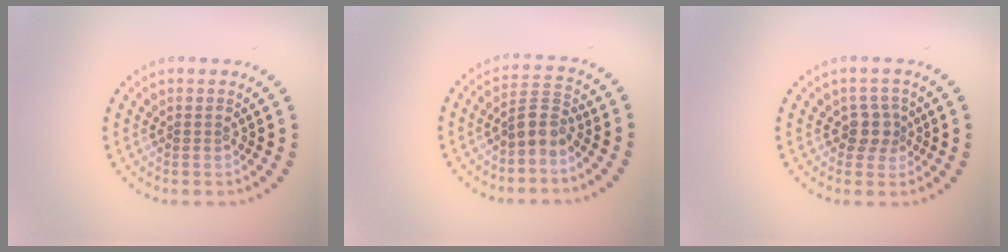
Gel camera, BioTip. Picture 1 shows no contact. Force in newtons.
{"total": 2.7, "press": 2.2, "slide": 1.6}
{"total": 2.2, "press": 1.8, "slide": 1.3}